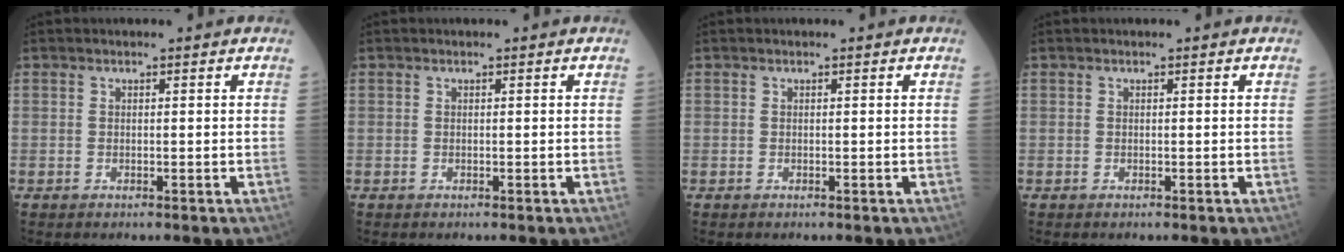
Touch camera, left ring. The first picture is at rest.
{"total": 0.0}
{"total": 0.0}
{"total": 0.0}